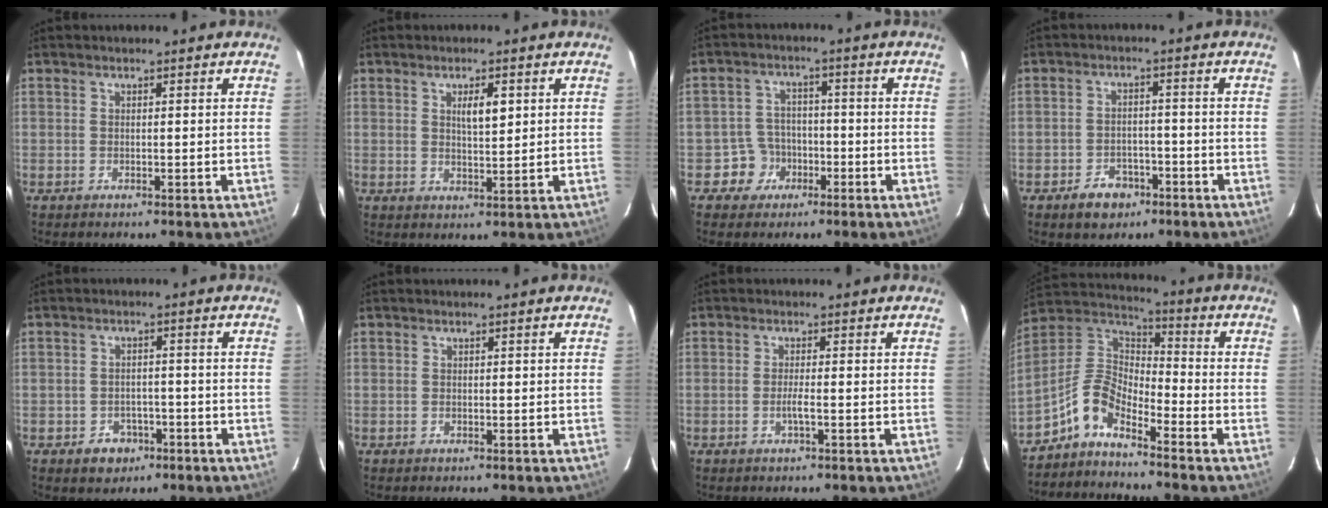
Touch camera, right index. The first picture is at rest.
{"total": 3.6, "force": [1.4, 0.9, 3.2], "torque": [-0.054, 0.000, 0.023]}
{"total": 5.0, "force": [-2.1, 4.5, 0.2], "torque": [0.000, 0.016, -0.032]}
{"total": 5.0, "force": [-3.1, 3.4, 2.0], "torque": [-0.033, 0.006, -0.043]}
{"total": 4.0, "force": [-2.1, 3.1, 1.3], "torque": [-0.013, 0.008, -0.024]}
{"total": 0.0}
{"total": 1.5, "force": [-0.5, -0.1, 1.4], "torque": [-0.029, -0.001, -0.010]}
{"total": 7.8, "force": [-6.0, 2.7, 4.2], "torque": [-0.098, 0.030, -0.121]}